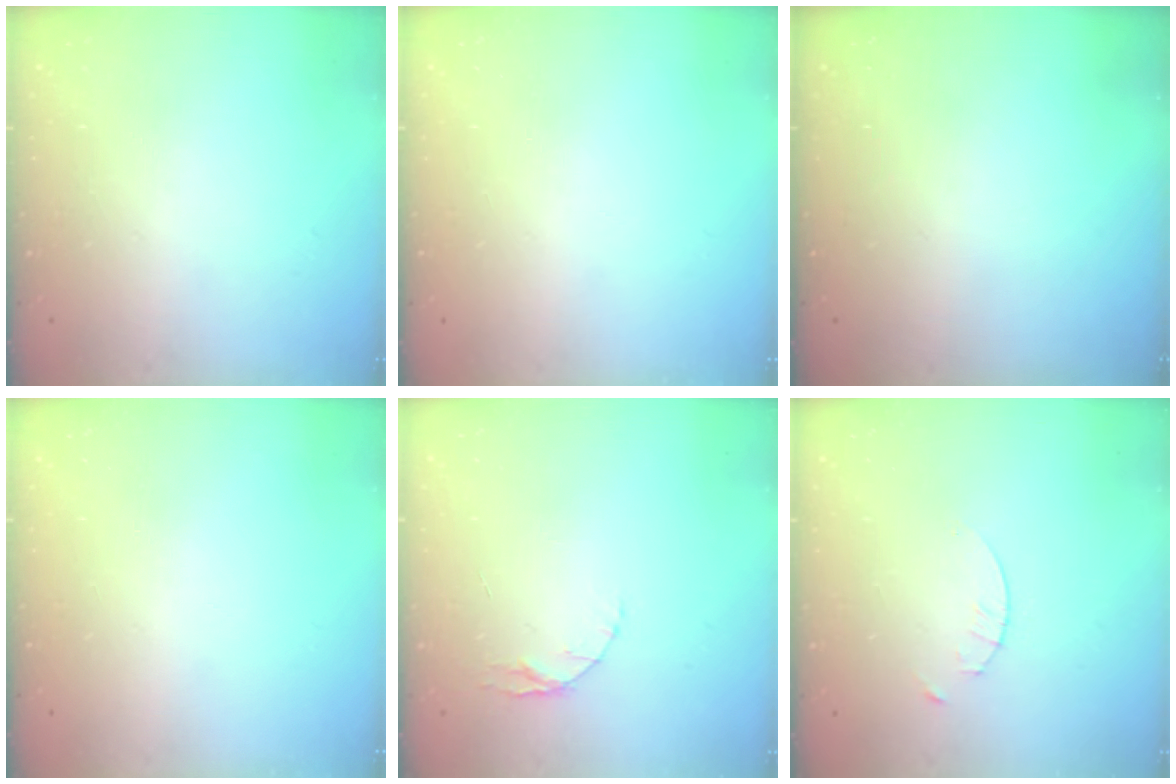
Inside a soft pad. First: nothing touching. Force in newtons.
{"total": 0.0}
{"total": 0.0}
{"total": 0.0}
{"total": 4.1, "press": 4.1, "slide": 0.5}
{"total": 1.7, "press": 1.6, "slide": 0.2}